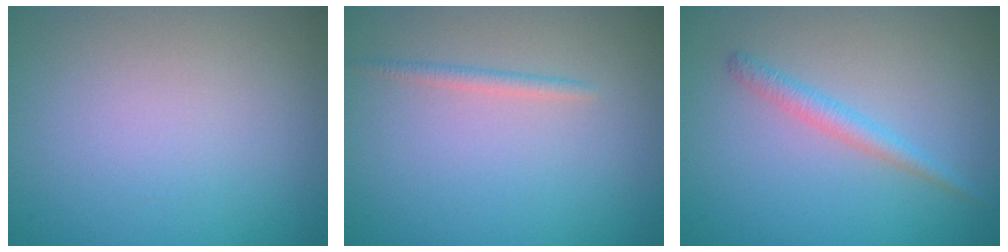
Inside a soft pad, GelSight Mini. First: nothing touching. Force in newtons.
{"total": 1.0, "press": 1.0, "slide": 0.0}
{"total": 1.7, "press": 1.7, "slide": 0.1}